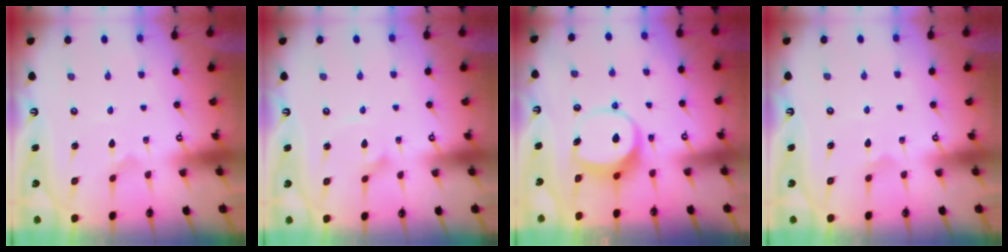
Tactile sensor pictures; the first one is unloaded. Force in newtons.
{"total": 1.5, "press": 1.5, "slide": 0.1}
{"total": 9.2, "press": 9.1, "slide": 1.5}
{"total": 2.9, "press": 2.9, "slide": 0.4}